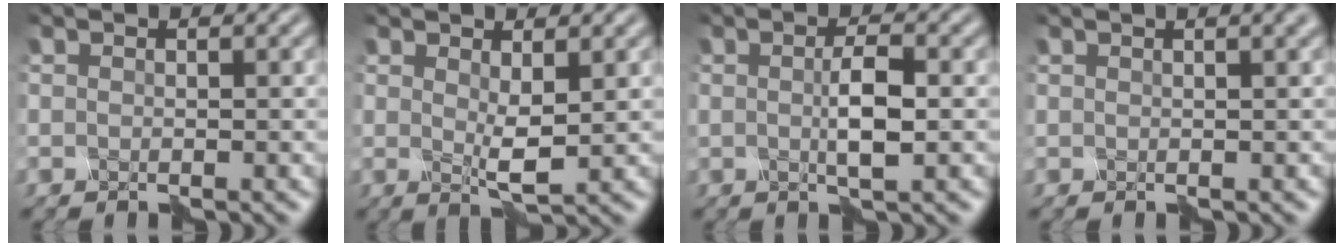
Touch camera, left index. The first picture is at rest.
{"total": 2.1, "force": [0.8, 0.5, 1.8], "torque": [-0.044, -0.003, 0.017]}
{"total": 2.3, "force": [-0.1, 0.0, 2.3], "torque": [-0.053, 0.005, 0.000]}
{"total": 1.7, "force": [1.0, 0.4, 1.3], "torque": [-0.003, 0.007, 0.007]}